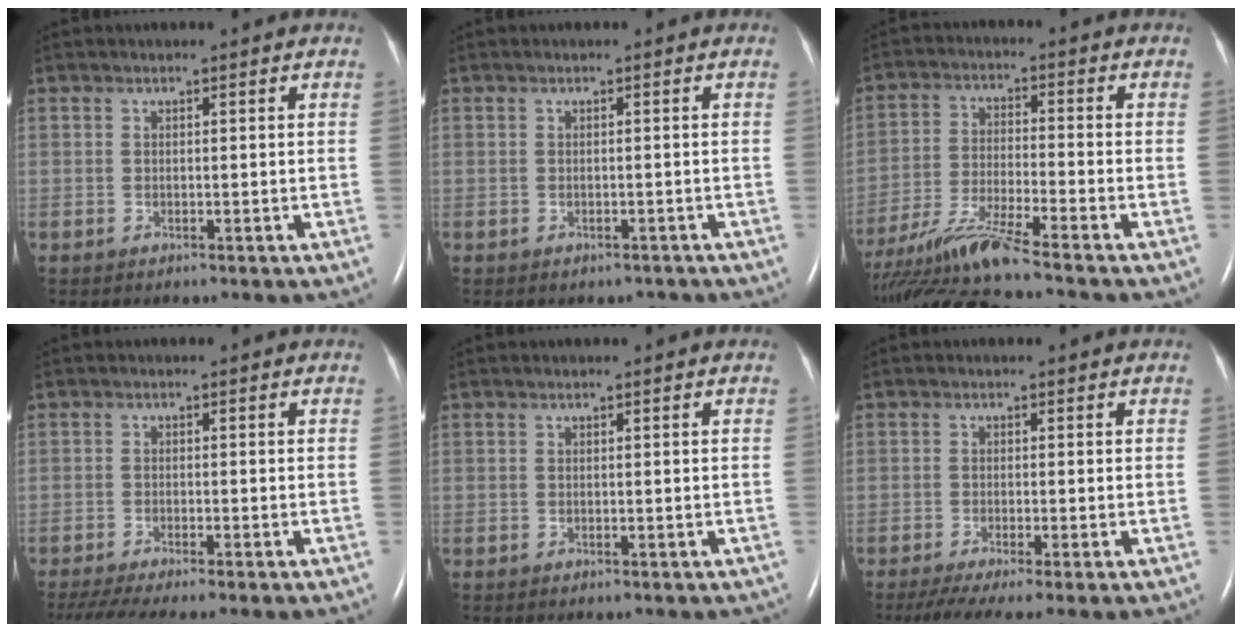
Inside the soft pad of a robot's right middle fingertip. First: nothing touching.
{"total": 1.6, "force": [-1.3, 0.9, 0.1], "torque": [-0.001, 0.001, -0.018]}
{"total": 11.5, "force": [-9.9, -2.1, 5.6], "torque": [-0.108, -0.025, -0.181]}
{"total": 8.4, "force": [-6.8, 0.0, 4.9], "torque": [-0.075, -0.016, -0.108]}
{"total": 1.3, "force": [-1.0, 0.5, 0.6], "torque": [-0.004, -0.002, -0.010]}
{"total": 7.4, "force": [-5.5, -0.1, 4.9], "torque": [-0.076, -0.020, -0.090]}